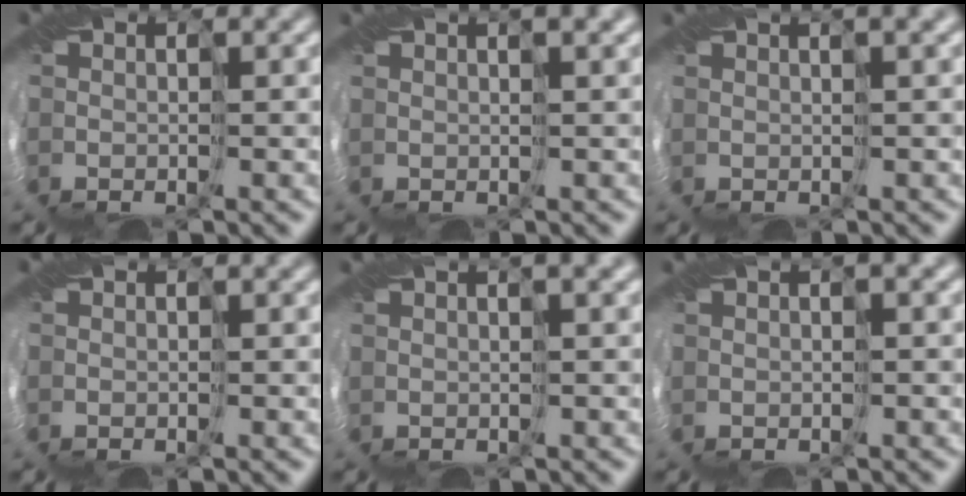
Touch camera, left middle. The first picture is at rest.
{"total": 5.2, "force": [2.9, 1.7, 3.9], "torque": [-0.040, 0.026, 0.016]}
{"total": 5.4, "force": [3.0, 1.6, 4.1], "torque": [-0.040, 0.029, 0.020]}
{"total": 0.0}
{"total": 4.9, "force": [2.7, 1.4, 3.8], "torque": [-0.040, 0.024, 0.019]}
{"total": 2.8, "force": [1.5, 0.6, 2.3], "torque": [-0.035, 0.010, 0.016]}